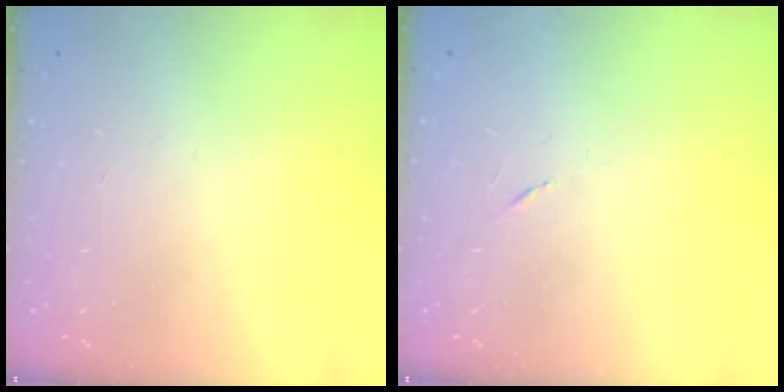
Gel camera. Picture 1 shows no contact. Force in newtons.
{"total": 3.5, "press": 3.3, "slide": 1.2}